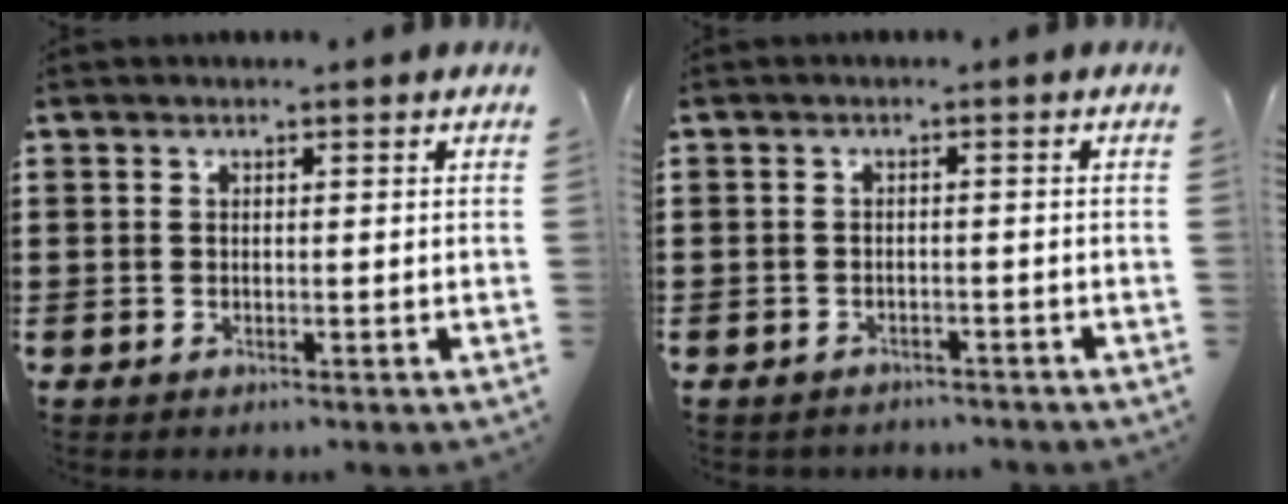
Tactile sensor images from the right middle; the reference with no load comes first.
{"total": 1.4, "force": [-1.4, 0.2, 0.0], "torque": [-0.007, -0.001, -0.031]}